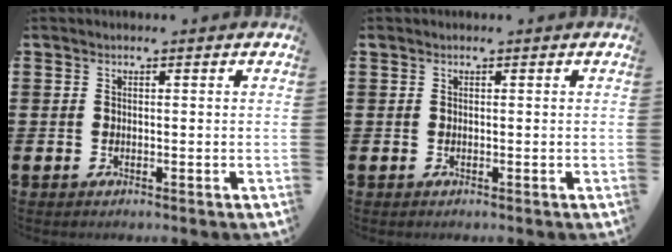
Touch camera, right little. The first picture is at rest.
{"total": 0.0}